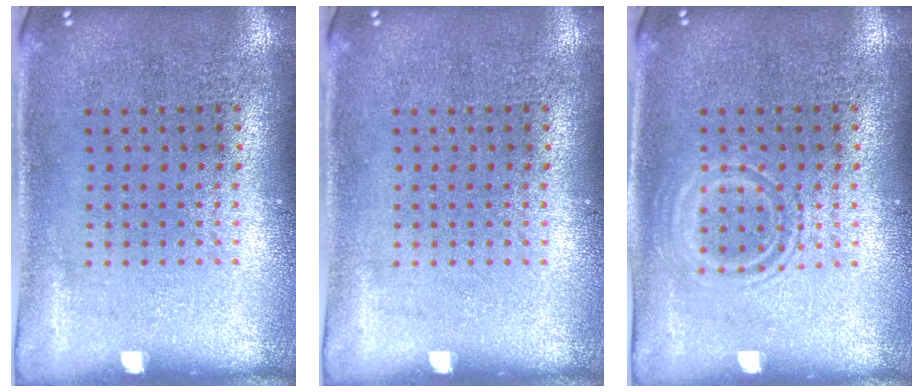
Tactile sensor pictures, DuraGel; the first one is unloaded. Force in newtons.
{"total": 0.0}
{"total": 1.0, "press": 0.9, "slide": 0.3}